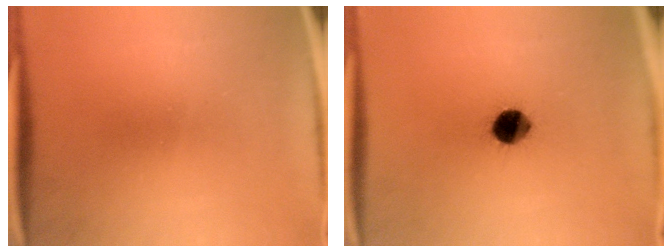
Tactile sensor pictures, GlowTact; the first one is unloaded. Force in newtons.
{"total": 7.5}